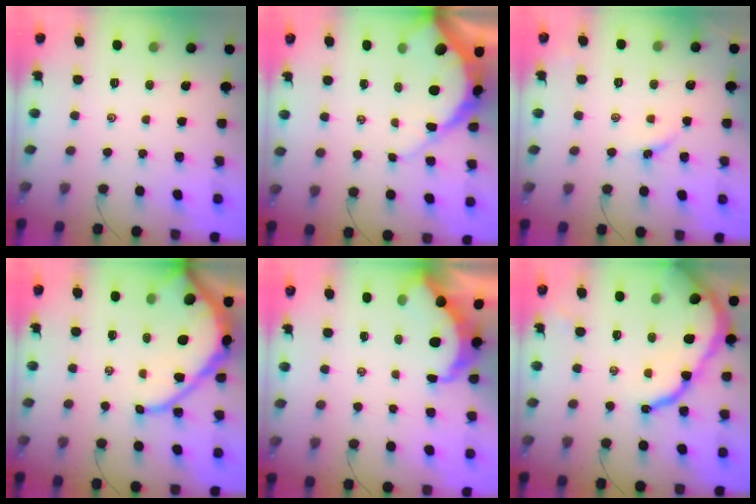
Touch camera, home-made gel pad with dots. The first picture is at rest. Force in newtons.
{"total": 9.9, "press": 9.9, "slide": 0.9}
{"total": 3.2, "press": 3.2, "slide": 0.2}
{"total": 14.0, "press": 14.0, "slide": 1.5}
{"total": 6.3, "press": 6.3, "slide": 0.8}
{"total": 14.1, "press": 14.1, "slide": 1.3}